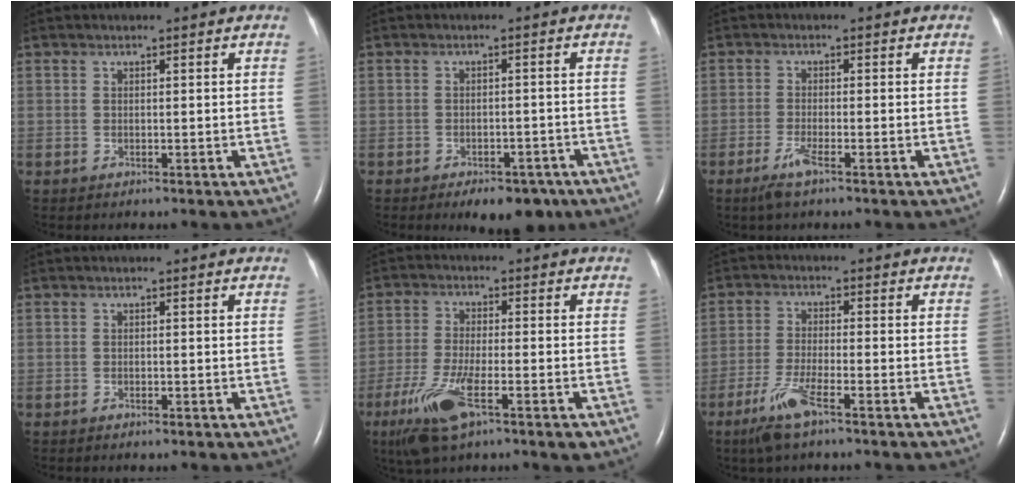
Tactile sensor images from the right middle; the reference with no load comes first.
{"total": 7.4, "force": [-5.3, 3.6, 3.6], "torque": [-0.039, 0.010, -0.068]}
{"total": 3.0, "force": [-1.9, 0.1, 2.3], "torque": [-0.057, -0.008, -0.041]}
{"total": 0.6, "force": [-0.5, 0.2, 0.3], "torque": [-0.013, -0.002, -0.006]}
{"total": 10.3, "force": [-5.4, 1.8, 8.5], "torque": [-0.174, -0.024, -0.095]}
{"total": 6.3, "force": [-4.1, 0.6, 4.7], "torque": [-0.110, -0.013, -0.079]}